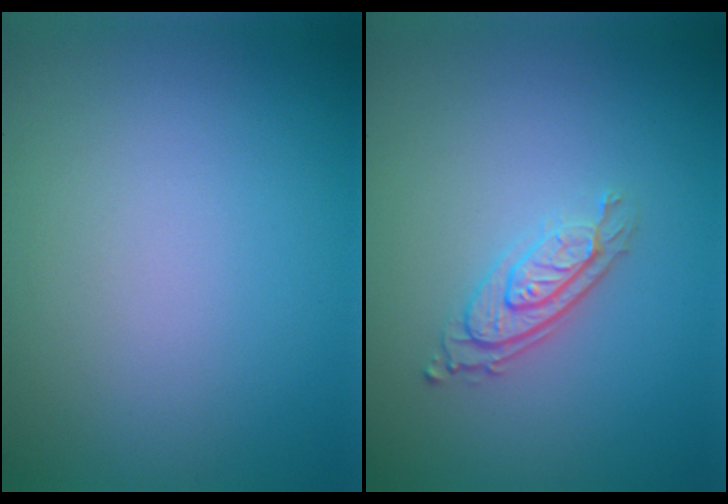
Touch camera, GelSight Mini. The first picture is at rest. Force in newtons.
{"total": 2.8, "press": 2.0, "slide": 1.8}